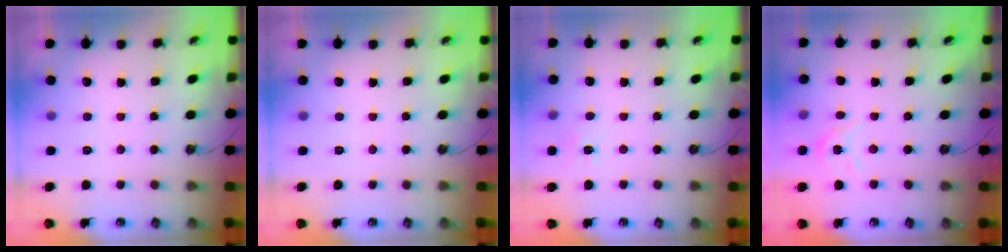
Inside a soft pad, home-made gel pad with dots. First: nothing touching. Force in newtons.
{"total": 0.0}
{"total": 6.1, "press": 6.1, "slide": 0.7}
{"total": 5.5, "press": 5.5, "slide": 0.4}